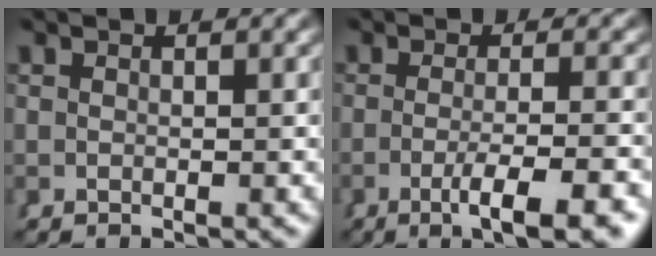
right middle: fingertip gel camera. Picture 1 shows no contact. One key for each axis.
{"total": 5.6, "fx": -3.2, "fy": 0.5, "fz": 4.6, "tx": -0.071, "ty": -0.017, "tz": -0.043}